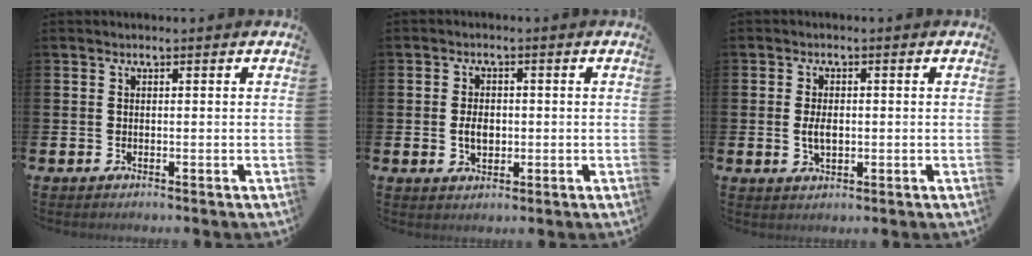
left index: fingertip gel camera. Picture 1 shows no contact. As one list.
[{"total": 3.2, "force": [-0.2, 2.1, 2.4], "torque": [-0.024, -0.003, -0.009]}, {"total": 3.0, "force": [0.0, 1.7, 2.4], "torque": [-0.034, 0.000, -0.005]}]